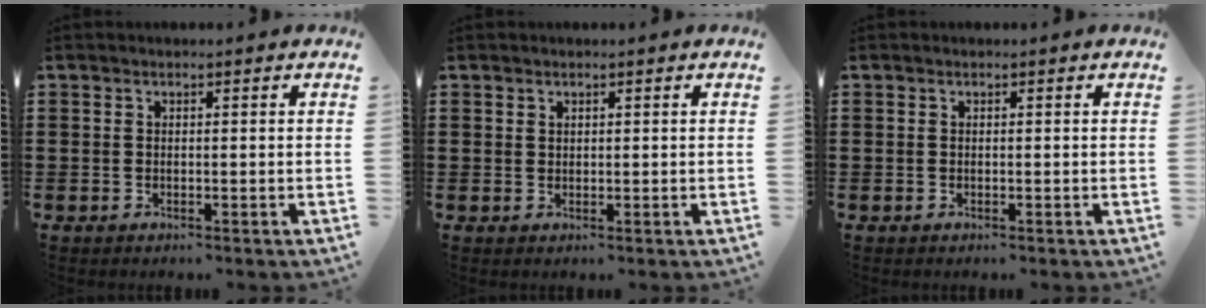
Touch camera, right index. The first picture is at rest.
{"total": 0.9, "force": [0.7, 0.6, 0.2], "torque": [-0.005, 0.002, 0.014]}
{"total": 0.0}